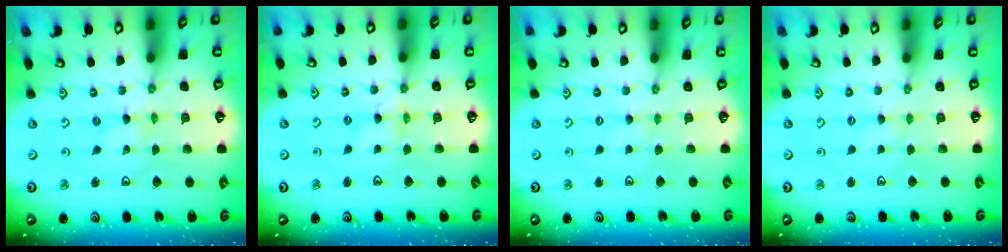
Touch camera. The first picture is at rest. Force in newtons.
{"total": 2.0, "press": 2.0, "slide": 0.3}
{"total": 1.2, "press": 1.2, "slide": 0.2}
{"total": 1.5, "press": 1.5, "slide": 0.3}